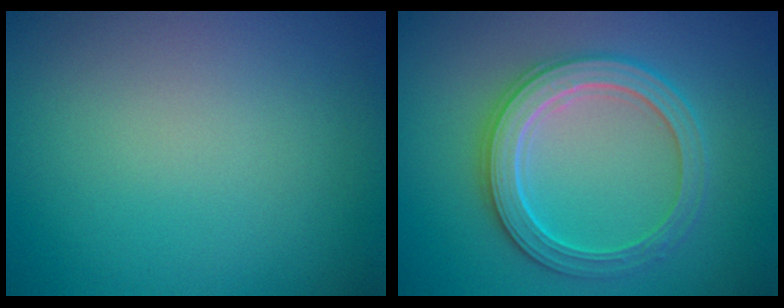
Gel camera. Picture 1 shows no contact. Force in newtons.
{"total": 3.9, "press": 3.8, "slide": 0.9}